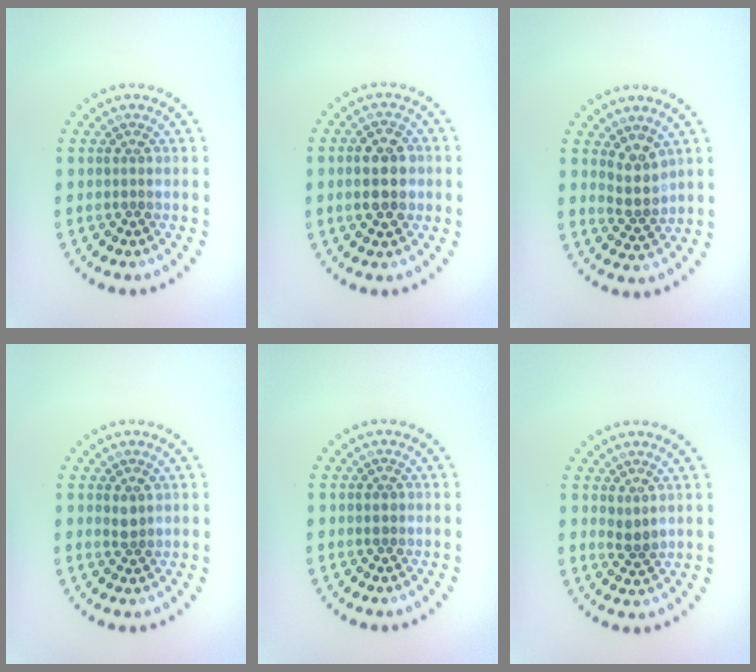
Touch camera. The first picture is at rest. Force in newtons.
{"total": 3.7, "press": 3.7, "slide": 0.1}
{"total": 2.5, "press": 1.9, "slide": 1.6}
{"total": 1.1, "press": 1.0, "slide": 0.6}
{"total": 0.8, "press": 0.8, "slide": 0.3}
{"total": 1.2, "press": 1.0, "slide": 0.7}